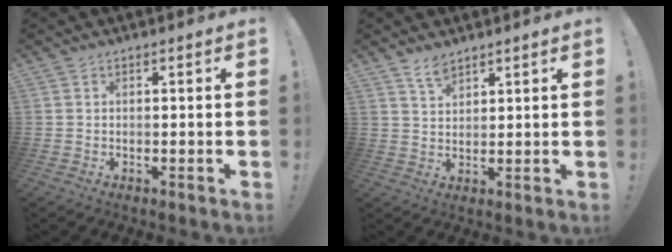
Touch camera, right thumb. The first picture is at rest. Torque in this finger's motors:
{"motor_torque": [-0.13, 0.15, -0.06, 0.07, 0.00]}